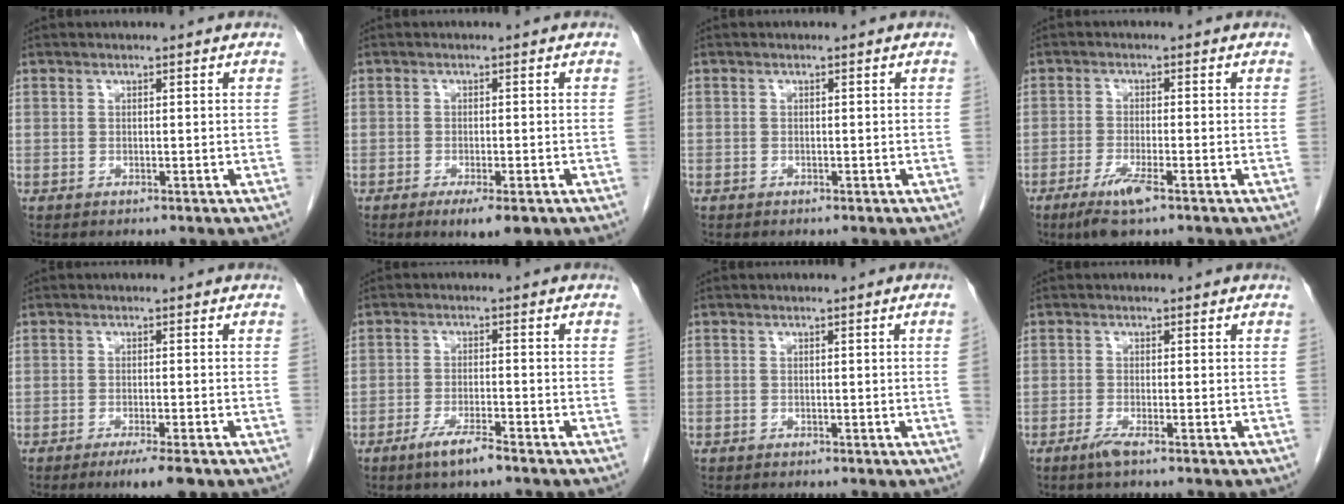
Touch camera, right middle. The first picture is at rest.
{"total": 4.4, "force": [-2.5, 1.0, 3.4], "torque": [-0.049, -0.009, -0.033]}
{"total": 0.0}
{"total": 4.8, "force": [-2.9, 0.4, 3.8], "torque": [-0.081, -0.012, -0.054]}
{"total": 4.4, "force": [-3.0, 0.4, 3.3], "torque": [-0.047, -0.011, -0.044]}
{"total": 4.3, "force": [-3.1, 0.2, 3.0], "torque": [-0.062, -0.007, -0.058]}
{"total": 1.1, "force": [-0.3, -0.5, 0.9], "torque": [-0.012, 0.000, -0.007]}
{"total": 1.9, "force": [-1.3, -0.1, 1.4], "torque": [-0.032, -0.004, -0.029]}